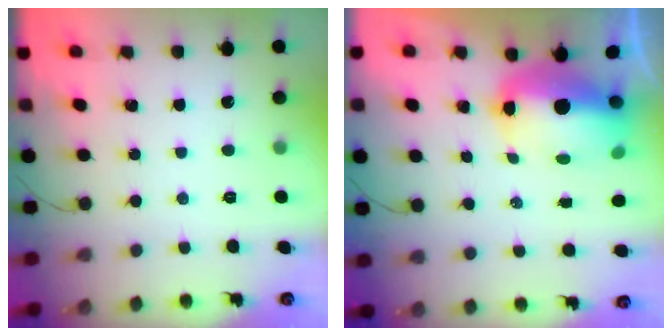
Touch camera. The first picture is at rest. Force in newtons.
{"total": 11.3, "press": 11.0, "slide": 2.4}